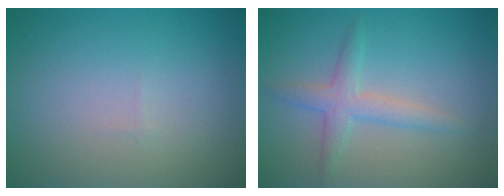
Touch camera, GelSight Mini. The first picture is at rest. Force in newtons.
{"total": 2.7, "press": 2.7, "slide": 0.0}